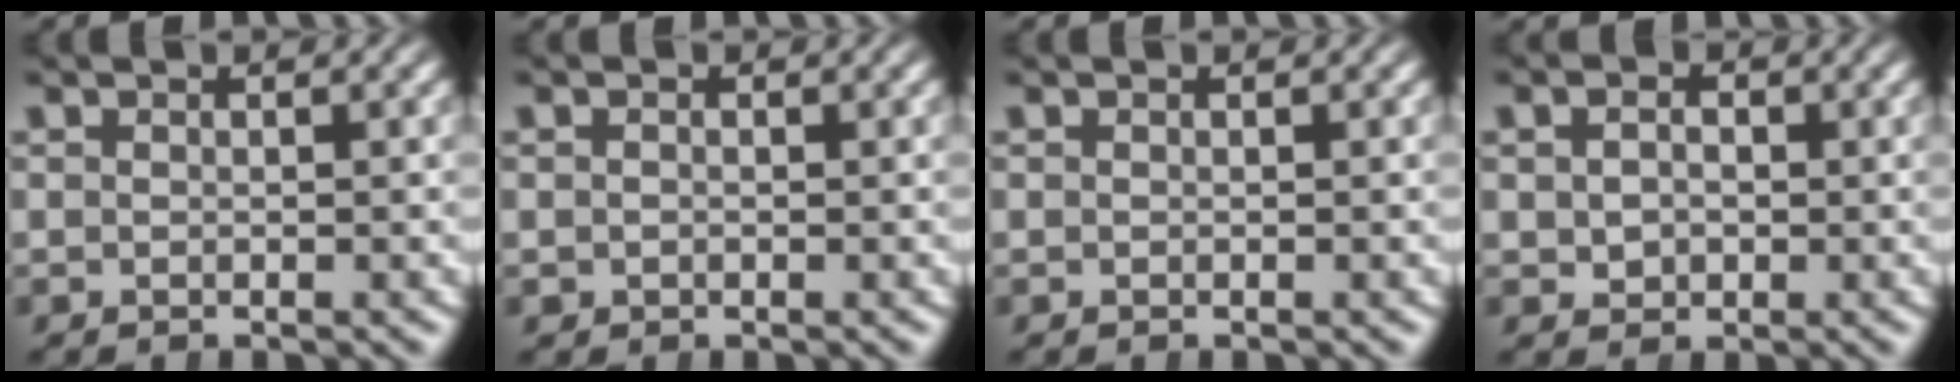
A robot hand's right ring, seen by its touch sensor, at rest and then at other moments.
{"total": 0.9, "force": [-0.2, 0.8, 0.3], "torque": [-0.008, -0.010, 0.005]}
{"total": 0.0}
{"total": 2.1, "force": [0.3, 1.8, 1.2], "torque": [-0.015, -0.009, 0.018]}